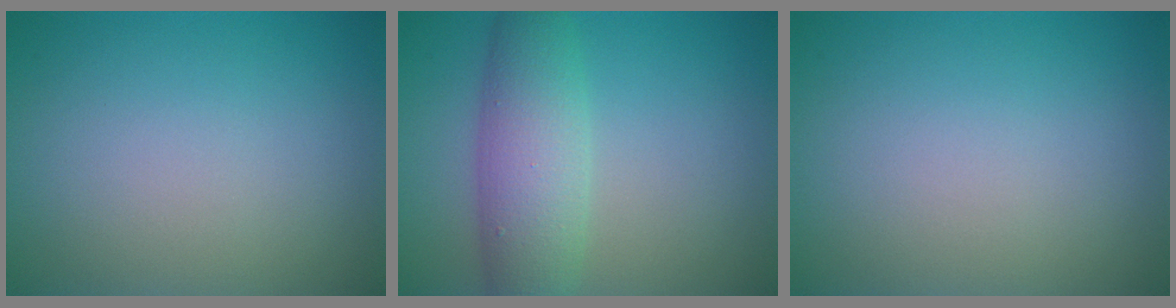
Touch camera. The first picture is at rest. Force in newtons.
{"total": 5.8, "press": 5.8, "slide": 0.3}
{"total": 0.0}